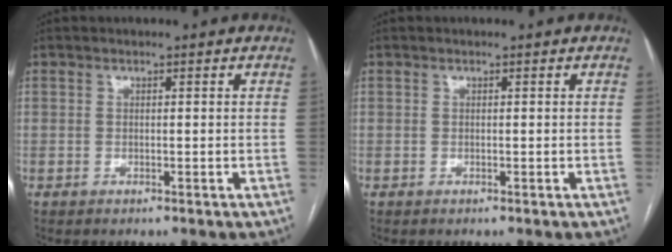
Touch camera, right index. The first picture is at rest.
{"total": 0.0}